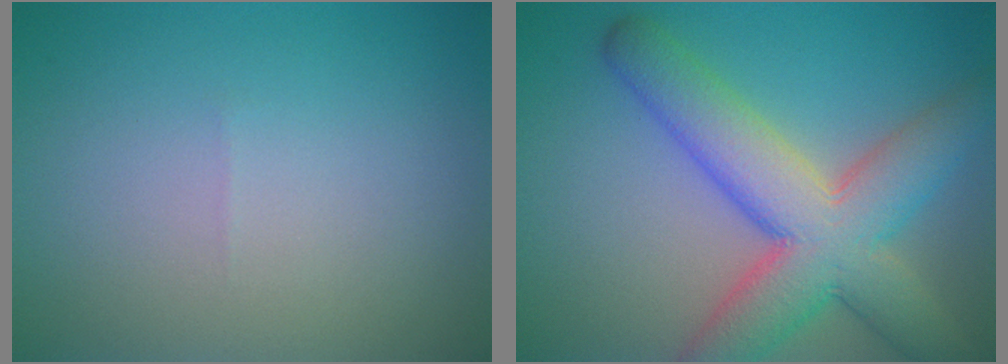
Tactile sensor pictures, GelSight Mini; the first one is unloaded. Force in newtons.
{"total": 9.2, "press": 9.2, "slide": 0.3}